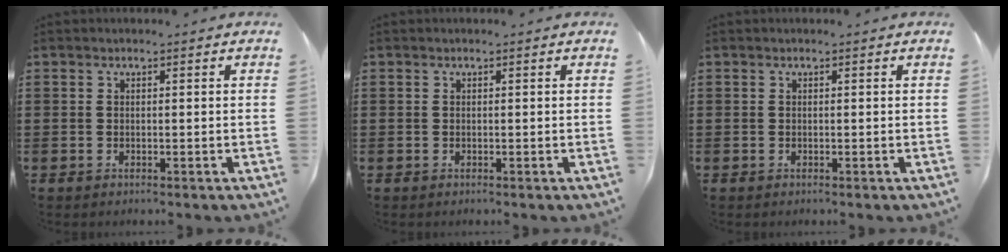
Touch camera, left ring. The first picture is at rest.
{"total": 0.0}
{"total": 0.0}